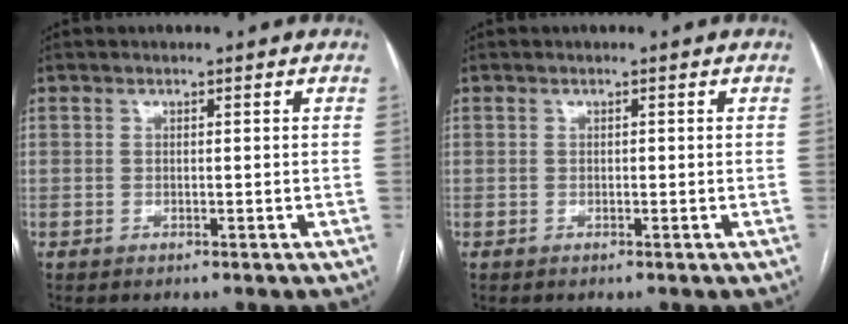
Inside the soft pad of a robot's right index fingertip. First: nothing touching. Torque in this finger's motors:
{"motor_torque": [0.56, 0.27, -0.02, 0.01]}